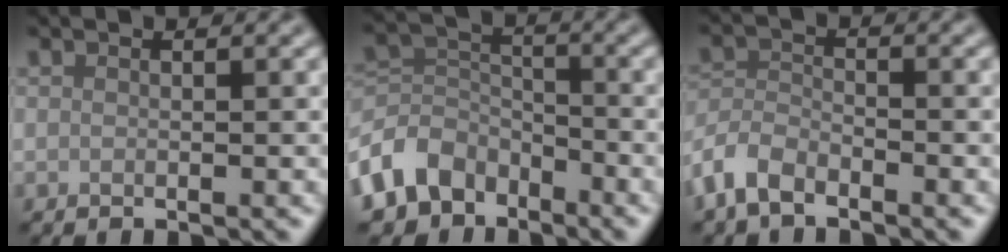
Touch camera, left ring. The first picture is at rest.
{"total": 5.8, "force": [-3.8, 4.1, 1.8], "torque": [-0.029, -0.004, -0.090]}
{"total": 3.3, "force": [-2.6, 1.4, 1.4], "torque": [-0.026, 0.001, -0.067]}